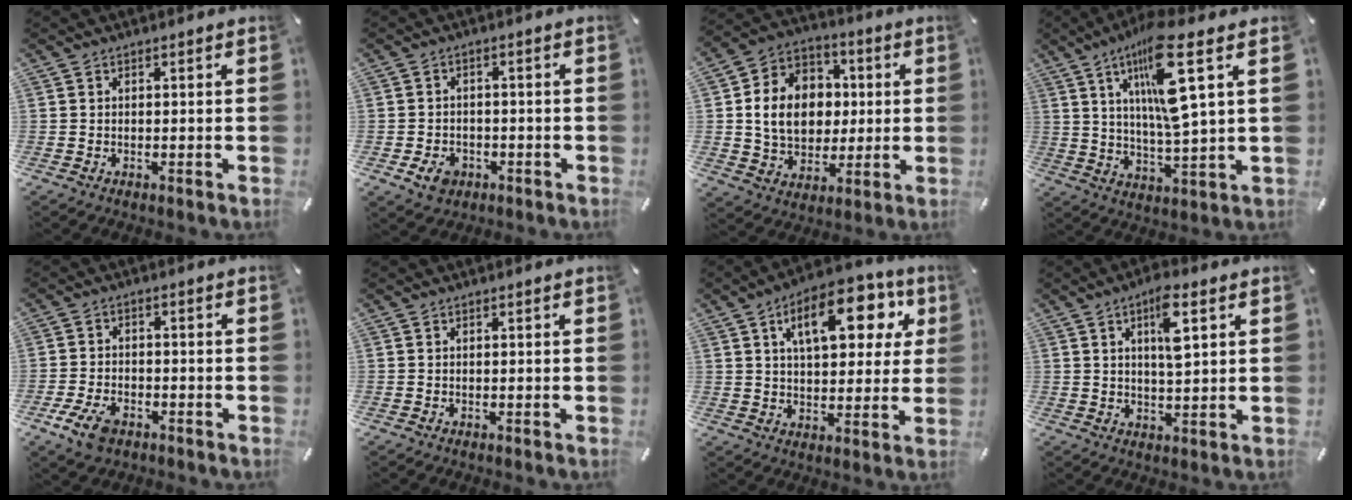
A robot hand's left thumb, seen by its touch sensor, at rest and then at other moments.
{"total": 4.7, "force": [-2.3, 3.6, 2.0], "torque": [-0.044, 0.009, -0.043]}
{"total": 13.2, "force": [0.3, 11.5, 6.5], "torque": [-0.143, 0.007, 0.010]}
{"total": 15.4, "force": [7.1, 3.0, 13.3], "torque": [-0.247, -0.028, 0.109]}
{"total": 6.3, "force": [-3.5, 3.6, 3.7], "torque": [-0.095, 0.008, -0.070]}
{"total": 0.0}
{"total": 17.2, "force": [7.2, 8.8, 12.9], "torque": [-0.189, -0.012, 0.113]}
{"total": 8.0, "force": [3.3, 2.6, 6.8], "torque": [-0.109, -0.008, 0.049]}